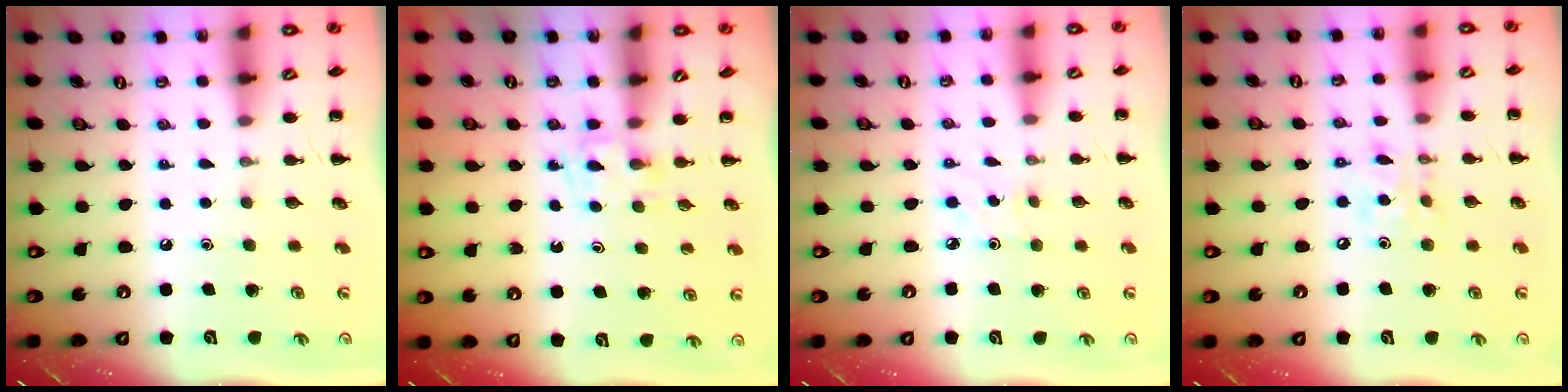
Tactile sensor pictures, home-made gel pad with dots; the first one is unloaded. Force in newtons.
{"total": 4.5, "press": 4.2, "slide": 1.4}
{"total": 2.1, "press": 2.0, "slide": 0.7}
{"total": 8.1, "press": 7.9, "slide": 1.6}